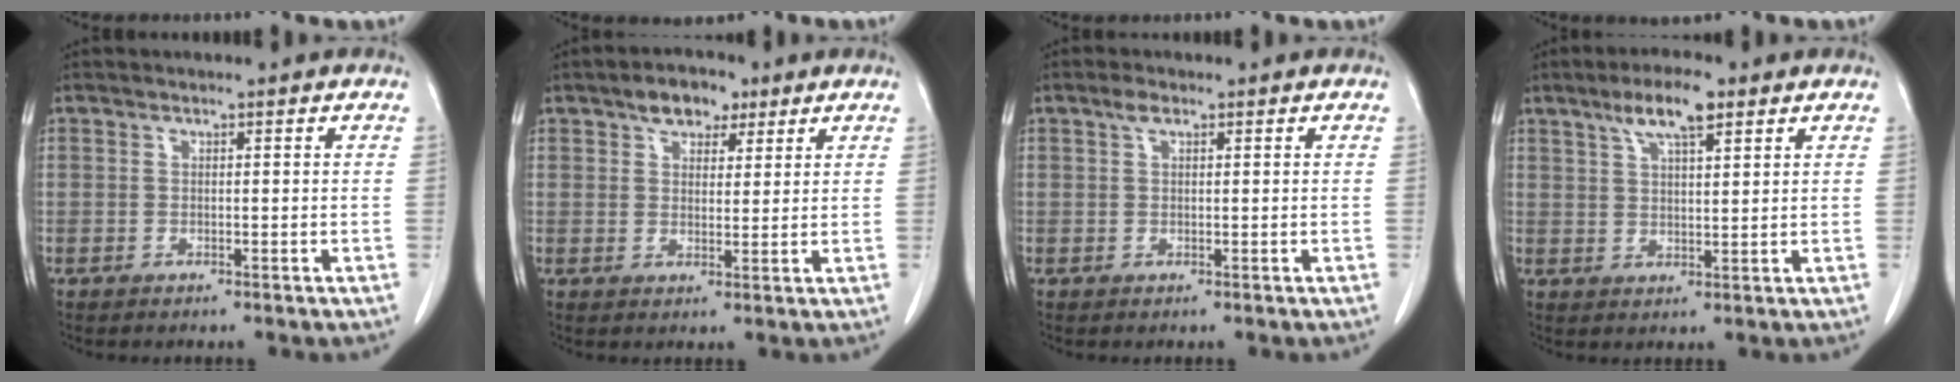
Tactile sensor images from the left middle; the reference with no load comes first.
{"total": 5.2, "force": [3.3, 2.9, 2.7], "torque": [-0.041, 0.014, 0.053]}
{"total": 1.5, "force": [0.9, 0.6, 1.0], "torque": [-0.023, 0.008, 0.015]}
{"total": 6.7, "force": [4.2, 1.4, 5.0], "torque": [-0.098, 0.009, 0.072]}